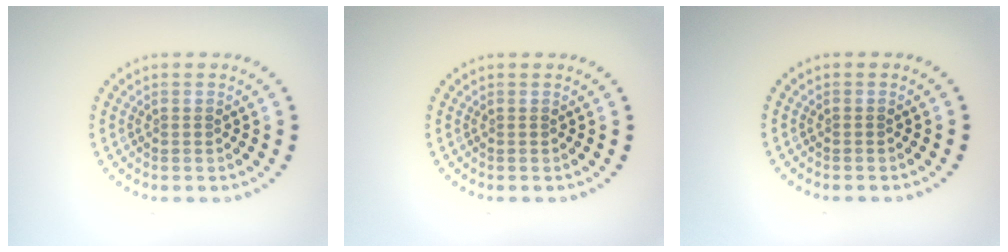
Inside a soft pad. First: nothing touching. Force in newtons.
{"total": 0.0}
{"total": 0.0}